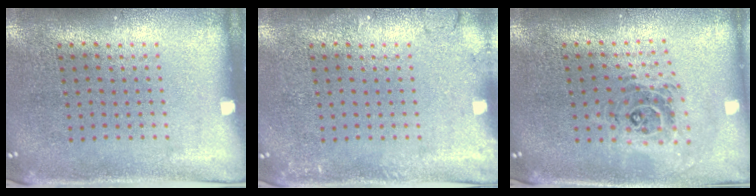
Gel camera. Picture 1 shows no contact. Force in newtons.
{"total": 1.4, "press": 1.4, "slide": 0.2}
{"total": 0.9, "press": 0.9, "slide": 0.2}